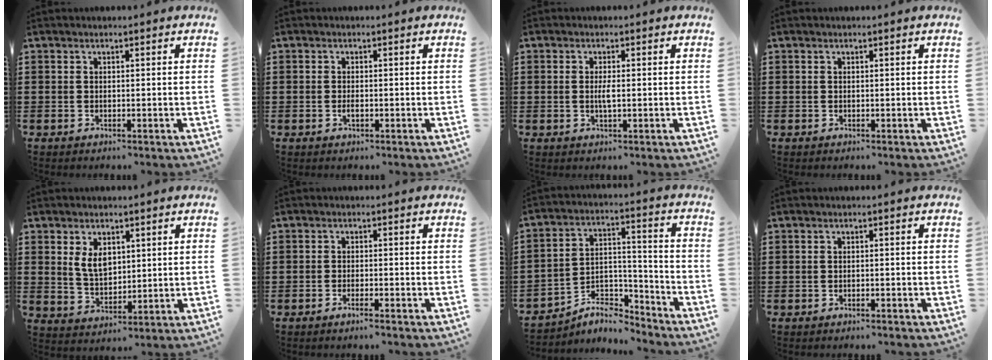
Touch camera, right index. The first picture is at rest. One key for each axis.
{"total": 1.0, "fx": -0.3, "fy": 0.2, "fz": 0.9, "tx": -0.017, "ty": -0.006, "tz": -0.005}
{"total": 2.2, "fx": -0.1, "fy": 0.7, "fz": 2.1, "tx": -0.046, "ty": -0.002, "tz": -0.006}
{"total": 0.0}
{"total": 4.9, "fx": 1.8, "fy": 3.0, "fz": 3.4, "tx": -0.069, "ty": 0.005, "tz": 0.030}
{"total": 1.4, "fx": -1.2, "fy": -0.1, "fz": 0.7, "tx": -0.013, "ty": -0.002, "tz": -0.023}
{"total": 6.1, "fx": -5.5, "fy": 1.9, "fz": 1.7, "tx": -0.027, "ty": 0.009, "tz": -0.107}
{"total": 0.8, "fx": -0.7, "fy": 0.0, "fz": 0.2, "tx": -0.007, "ty": -0.002, "tz": -0.015}